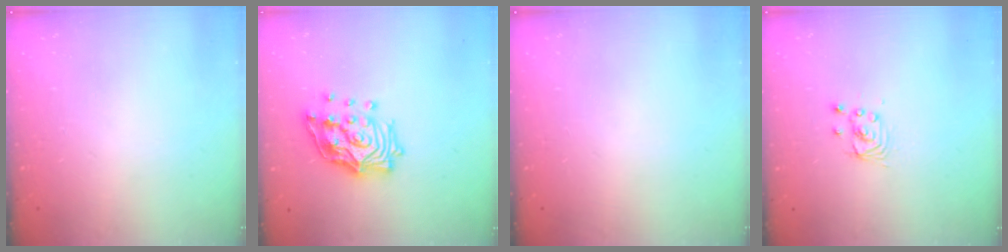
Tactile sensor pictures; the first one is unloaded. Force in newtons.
{"total": 17.0, "press": 16.9, "slide": 2.0}
{"total": 0.0}
{"total": 2.9, "press": 2.9, "slide": 0.1}